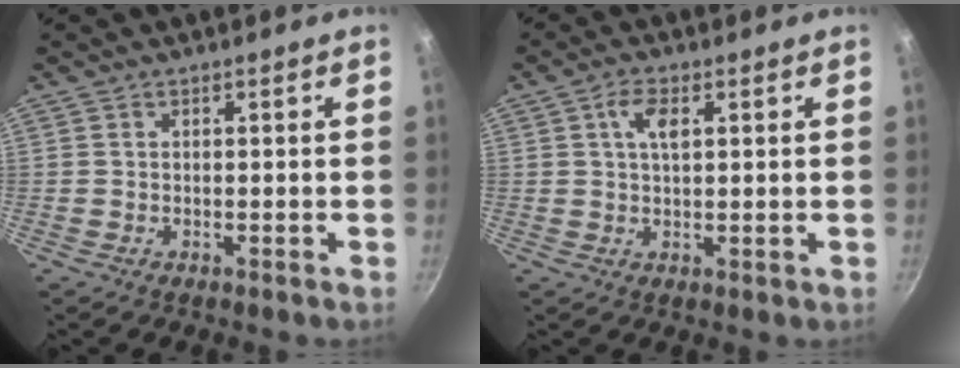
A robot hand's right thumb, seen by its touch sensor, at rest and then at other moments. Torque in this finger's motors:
{"motor_torque": [-0.27, 0.86, 0.26, -0.08, 0.02]}